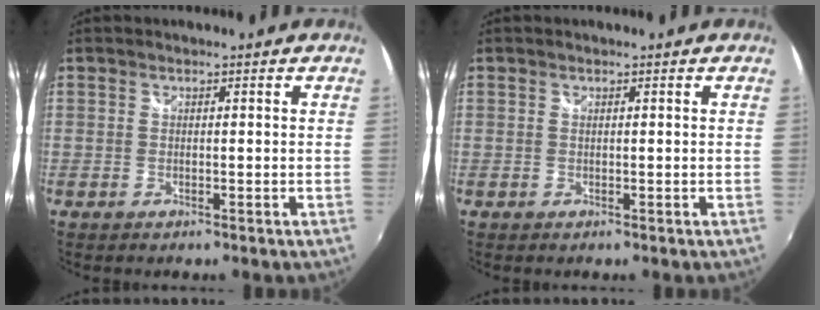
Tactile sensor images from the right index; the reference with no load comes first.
{"total": 0.0}